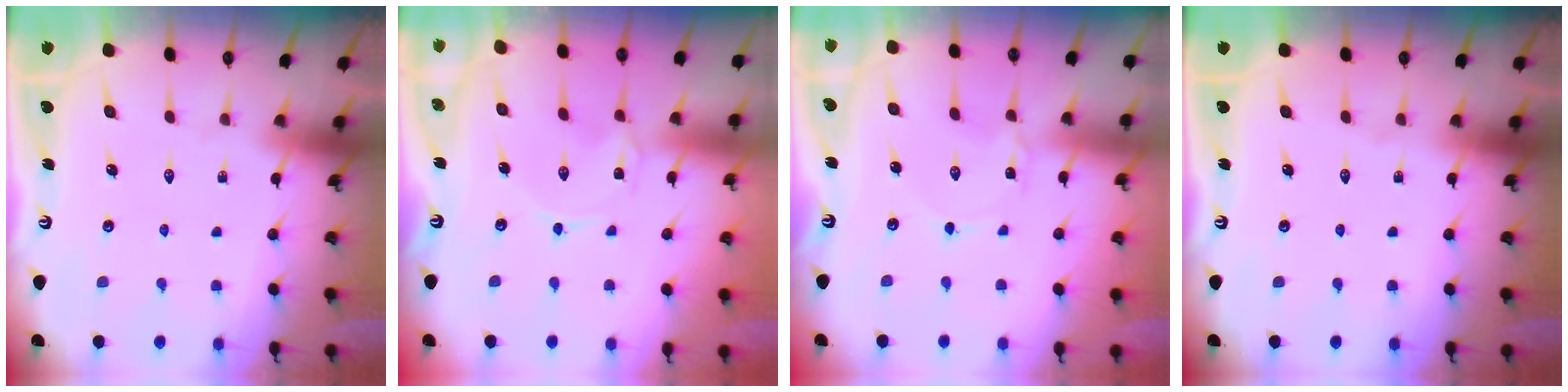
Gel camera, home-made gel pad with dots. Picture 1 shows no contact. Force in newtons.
{"total": 0.0}
{"total": 1.6, "press": 1.6, "slide": 0.2}
{"total": 0.0}